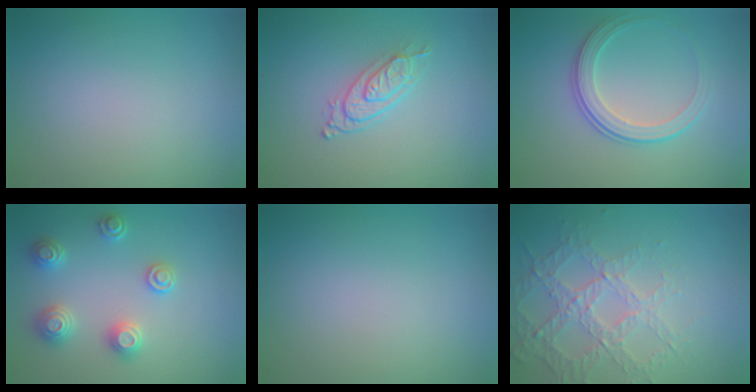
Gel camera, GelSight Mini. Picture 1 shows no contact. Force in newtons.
{"total": 2.7, "press": 2.1, "slide": 1.7}
{"total": 2.8, "press": 2.2, "slide": 1.8}
{"total": 3.1, "press": 3.0, "slide": 0.8}
{"total": 0.0}
{"total": 3.6, "press": 3.3, "slide": 1.4}